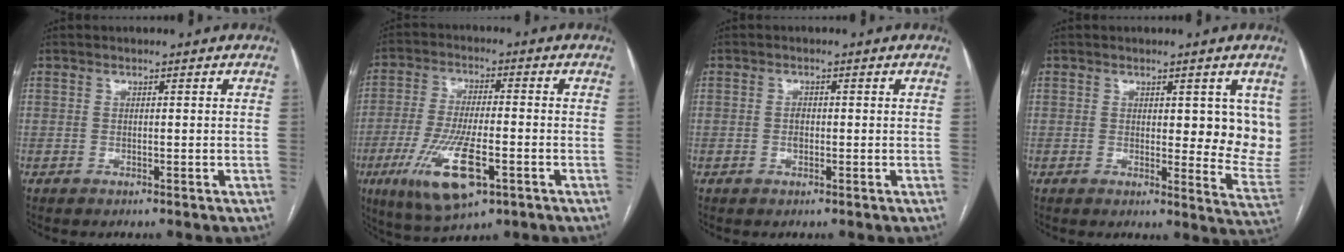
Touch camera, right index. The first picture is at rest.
{"total": 12.9, "force": [-5.2, 3.8, 11.2], "torque": [-0.224, -0.018, -0.085]}
{"total": 1.2, "force": [-0.1, 0.8, 0.9], "torque": [-0.017, 0.002, -0.001]}
{"total": 9.1, "force": [2.7, 3.5, 7.9], "torque": [-0.083, -0.023, 0.031]}